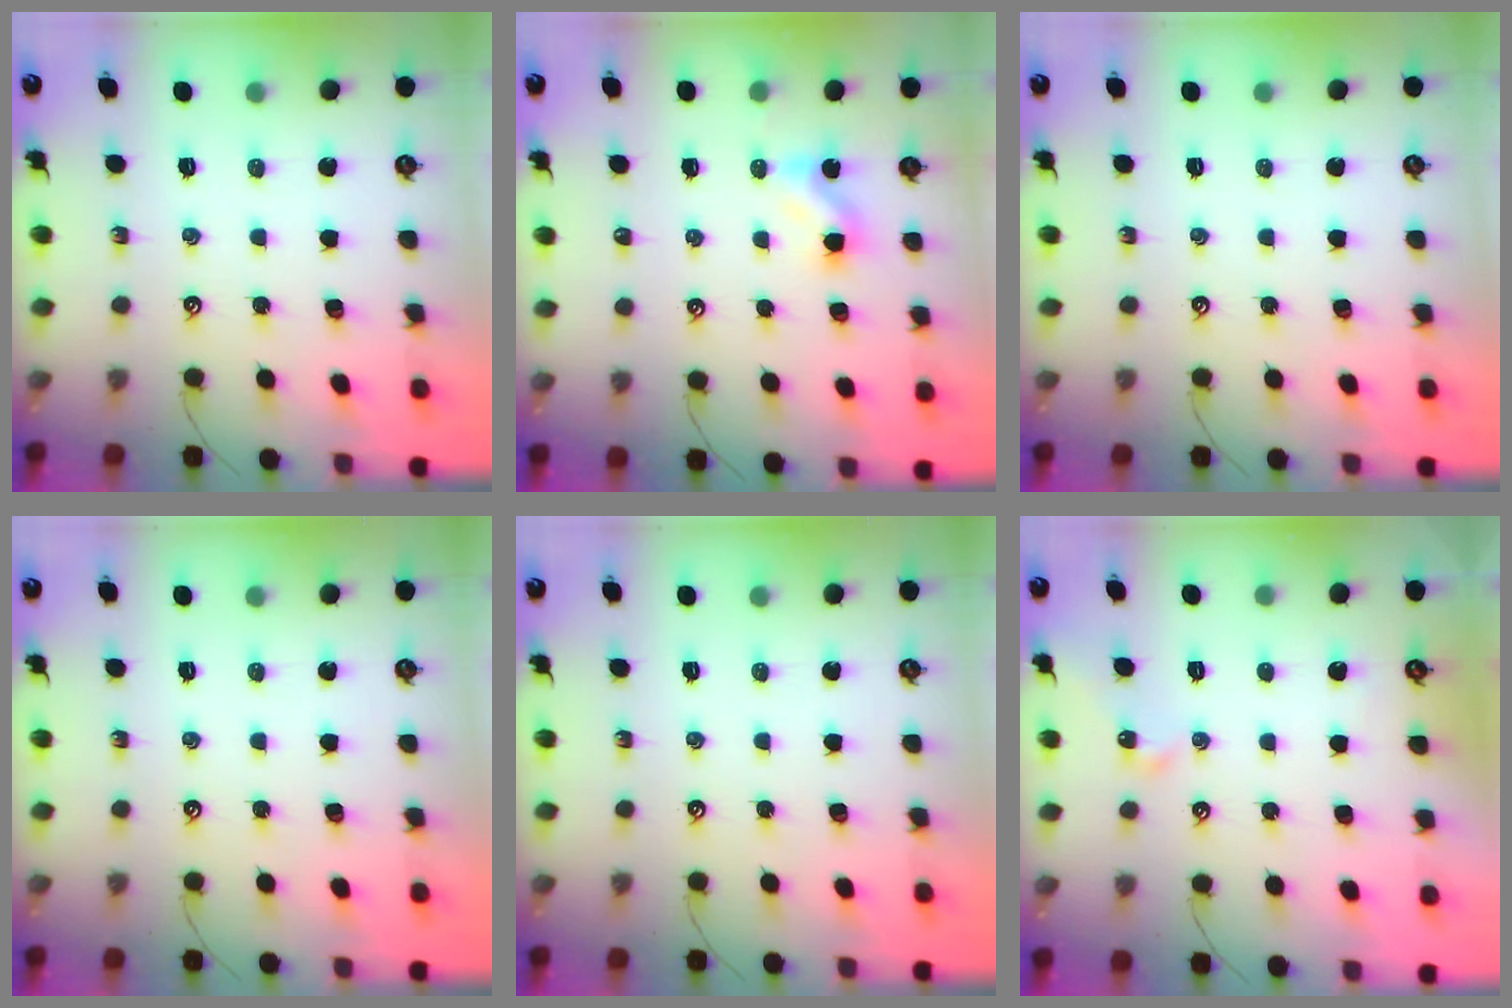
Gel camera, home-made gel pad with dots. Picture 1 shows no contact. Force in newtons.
{"total": 3.0, "press": 2.9, "slide": 0.4}
{"total": 0.0}
{"total": 0.0}
{"total": 0.0}
{"total": 2.0, "press": 1.9, "slide": 0.3}